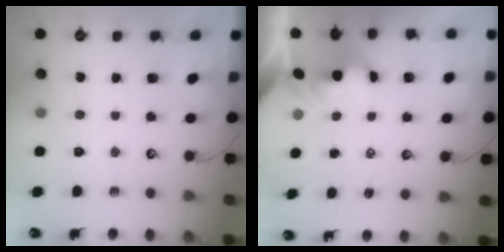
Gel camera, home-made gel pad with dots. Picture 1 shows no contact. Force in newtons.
{"total": 1.8, "press": 1.8, "slide": 0.2}